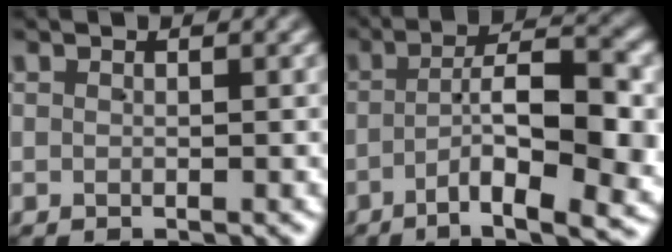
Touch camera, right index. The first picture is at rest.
{"total": 9.7, "force": [-3.4, 3.1, 8.5], "torque": [-0.120, -0.018, -0.045]}